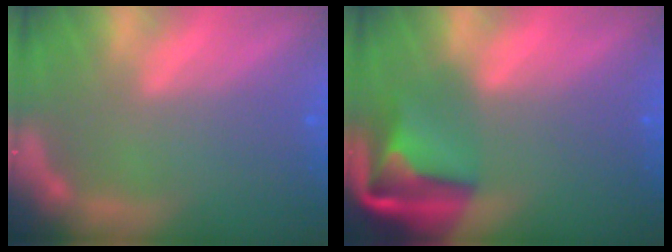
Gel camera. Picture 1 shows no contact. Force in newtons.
{"total": 8.9}